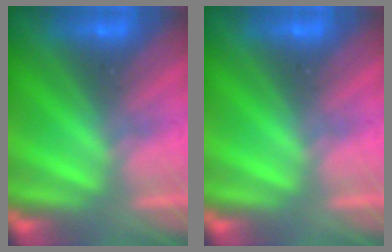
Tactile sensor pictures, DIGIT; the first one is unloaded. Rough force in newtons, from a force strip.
{"total": 0.0}